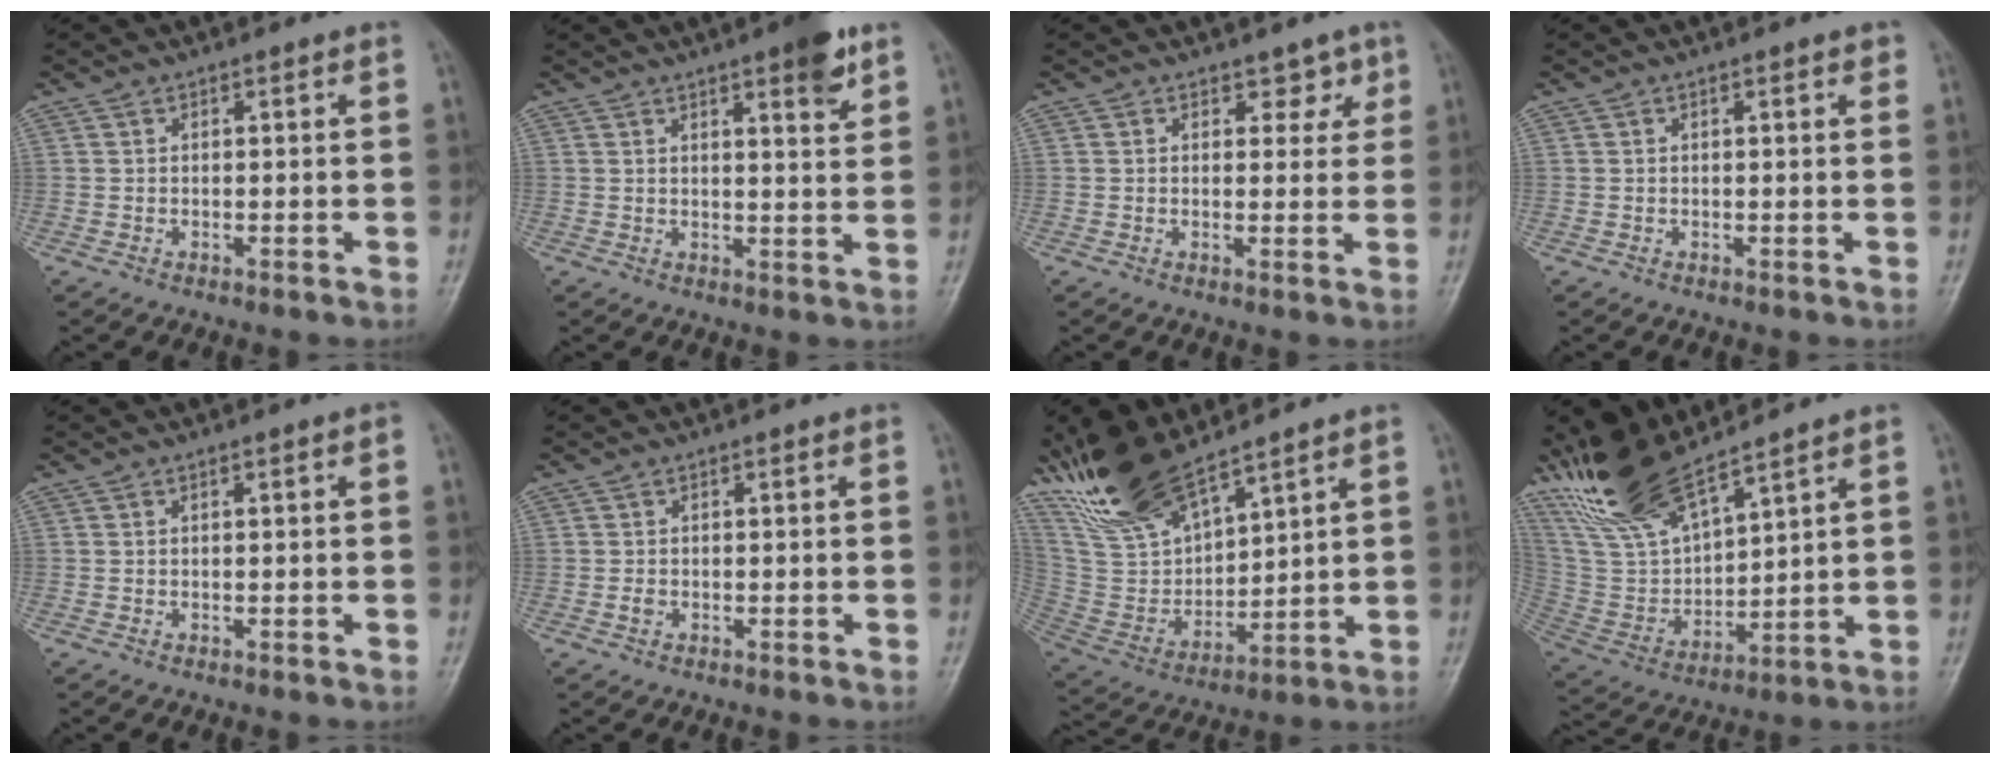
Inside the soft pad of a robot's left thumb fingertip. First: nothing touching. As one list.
[{"total": 6.7, "force": [4.0, 1.4, 5.1], "torque": [-0.062, -0.020, 0.051]}, {"total": 3.2, "force": [2.0, 2.1, 1.4], "torque": [0.012, -0.009, 0.023]}, {"total": 1.3, "force": [0.6, 0.3, 1.1], "torque": [-0.014, 0.001, 0.006]}, {"total": 1.1, "force": [0.2, 0.2, 1.0], "torque": [-0.019, 0.001, 0.002]}, {"total": 0.8, "force": [-0.2, 0.7, 0.3], "torque": [-0.004, 0.004, -0.004]}, {"total": 16.4, "force": [13.1, 5.2, 8.4], "torque": [-0.142, -0.063, 0.270]}, {"total": 14.5, "force": [12.2, 3.5, 7.0], "torque": [-0.129, -0.058, 0.260]}]